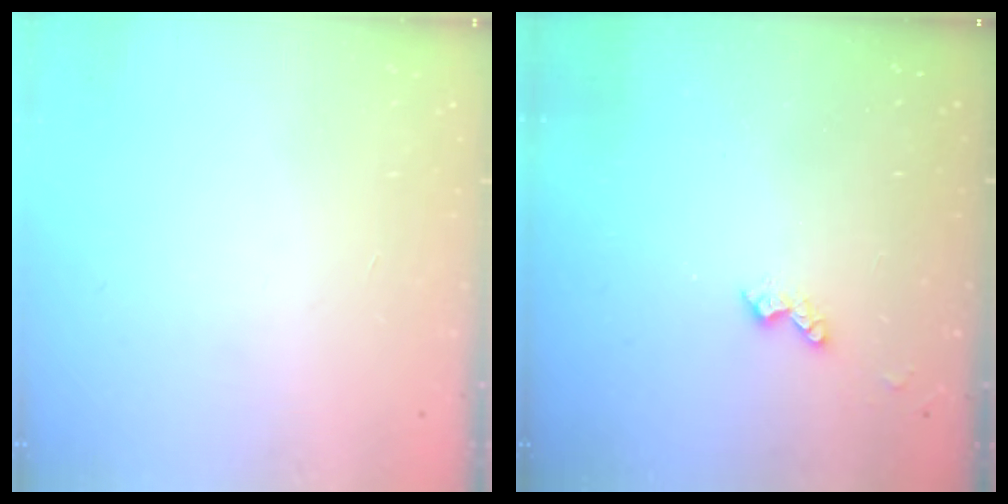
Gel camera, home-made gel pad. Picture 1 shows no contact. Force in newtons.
{"total": 3.6, "press": 3.5, "slide": 0.6}